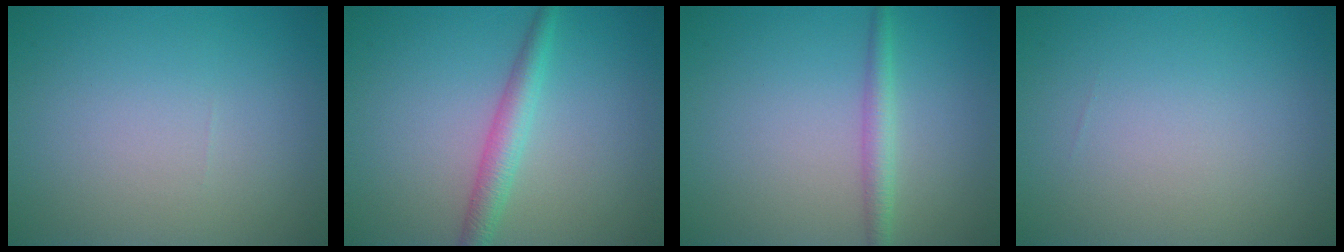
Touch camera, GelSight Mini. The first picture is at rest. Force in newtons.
{"total": 2.6, "press": 2.6, "slide": 0.0}
{"total": 1.9, "press": 1.9, "slide": 0.0}
{"total": 0.0}